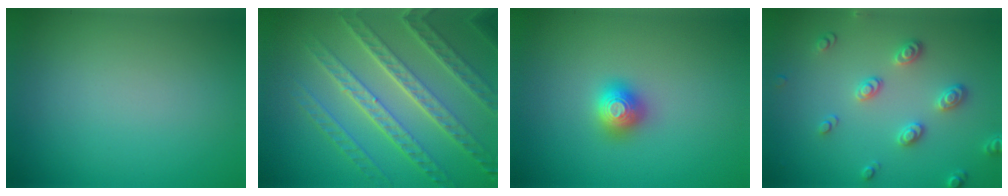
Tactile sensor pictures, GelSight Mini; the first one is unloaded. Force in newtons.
{"total": 7.8, "press": 5.6, "slide": 5.4}
{"total": 2.0, "press": 2.0, "slide": 0.2}
{"total": 3.2, "press": 2.8, "slide": 1.6}